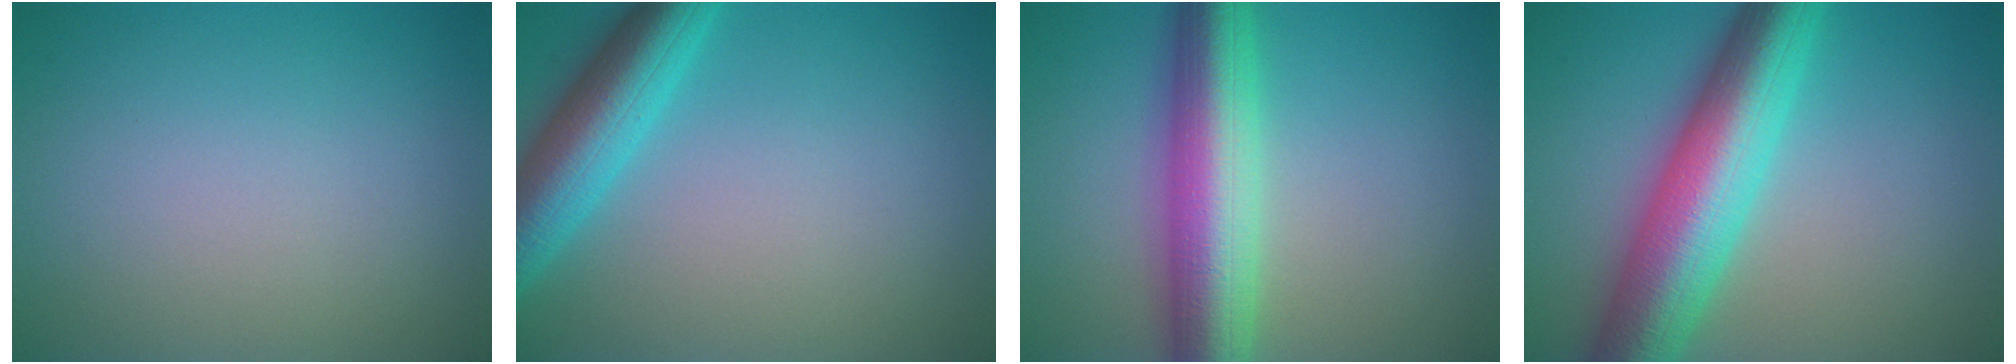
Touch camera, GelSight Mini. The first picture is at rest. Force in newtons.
{"total": 6.2, "press": 6.2, "slide": 0.3}
{"total": 9.0, "press": 9.0, "slide": 0.4}
{"total": 10.3, "press": 10.3, "slide": 0.2}